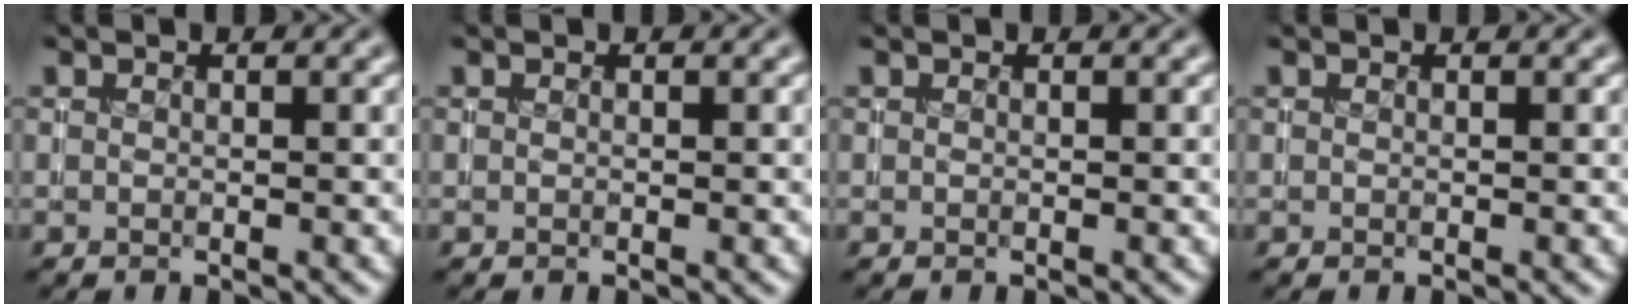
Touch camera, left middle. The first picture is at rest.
{"total": 0.0}
{"total": 0.0}
{"total": 0.0}